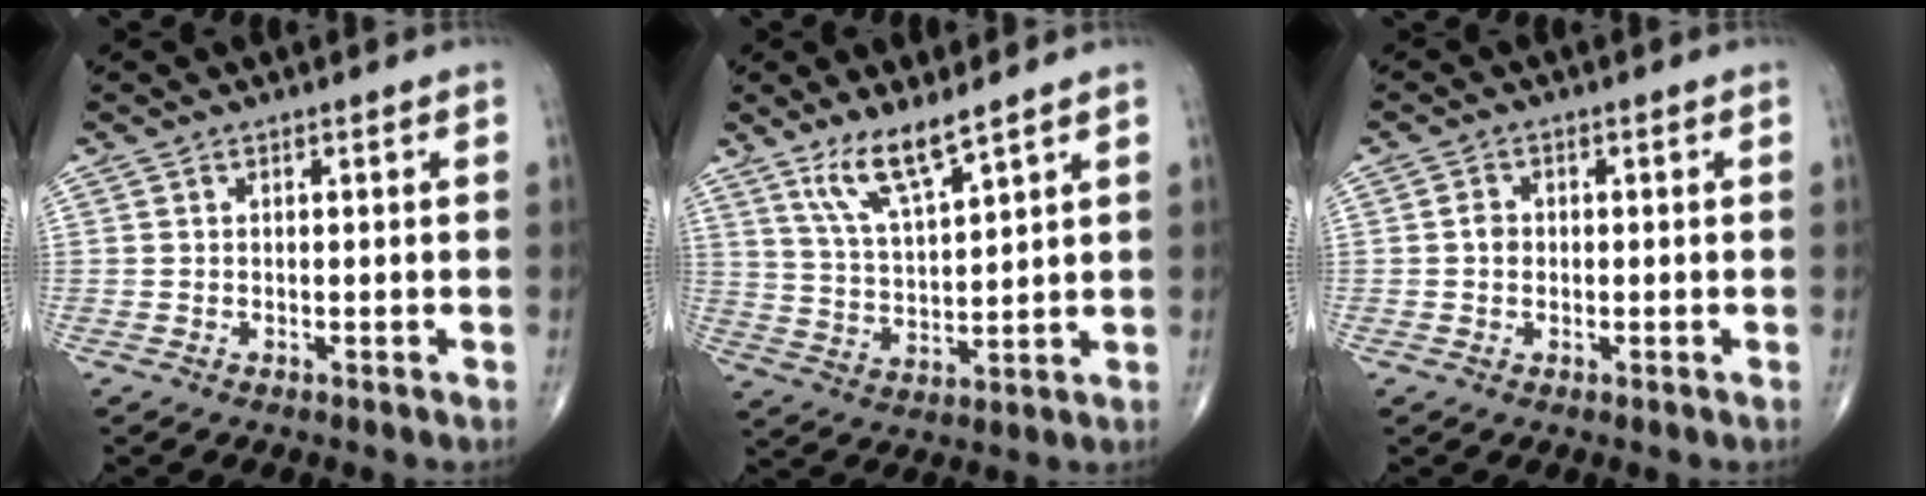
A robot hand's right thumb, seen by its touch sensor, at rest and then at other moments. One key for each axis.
{"total": 8.7, "fx": 6.2, "fy": 1.5, "fz": 5.9, "tx": -0.108, "ty": -0.044, "tz": 0.129}
{"total": 2.1, "fx": 0.0, "fy": 1.8, "fz": 1.1, "tx": -0.010, "ty": 0.007, "tz": -0.003}